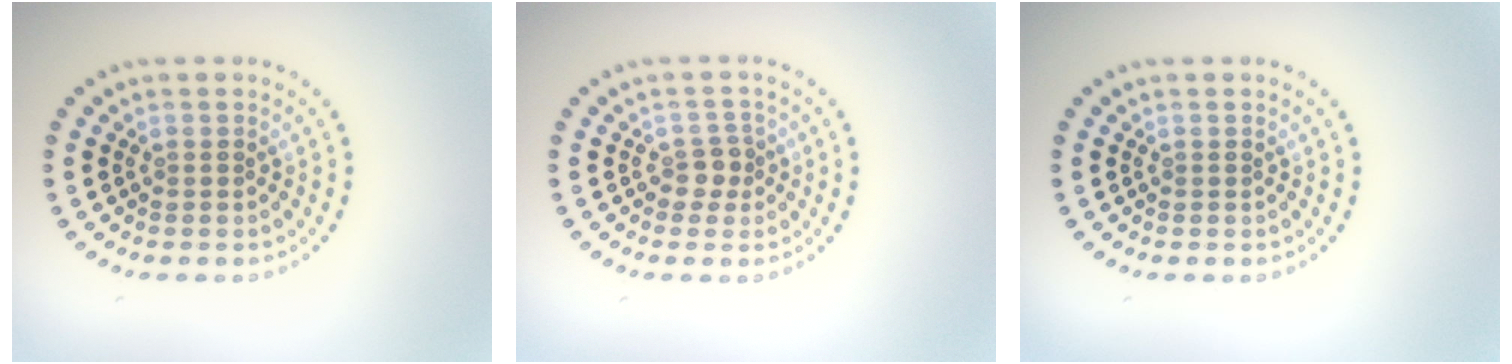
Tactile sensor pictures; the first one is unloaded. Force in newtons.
{"total": 1.8, "press": 1.5, "slide": 0.9}
{"total": 0.0}